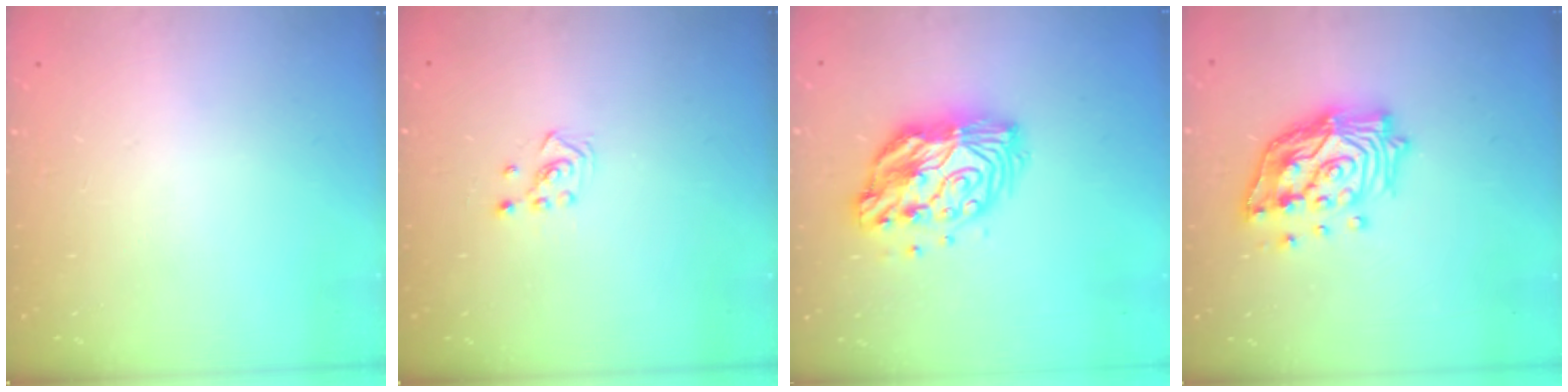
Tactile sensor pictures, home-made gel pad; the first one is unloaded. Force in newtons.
{"total": 2.5, "press": 2.4, "slide": 0.8}
{"total": 12.8, "press": 12.8, "slide": 0.9}
{"total": 16.9, "press": 16.7, "slide": 2.3}